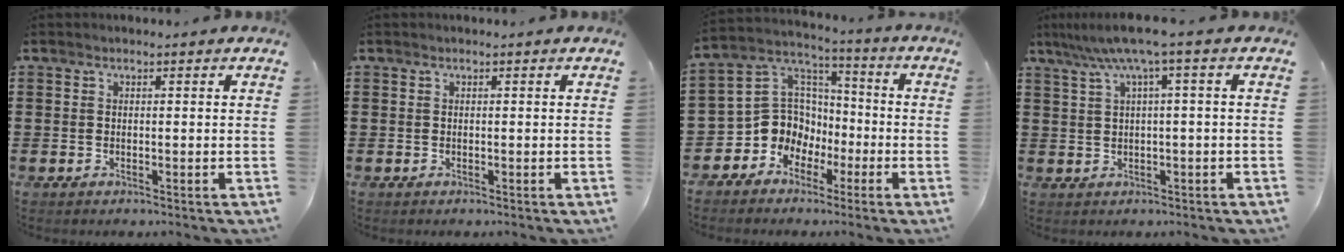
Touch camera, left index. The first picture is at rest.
{"total": 0.0}
{"total": 9.2, "force": [-2.9, 8.5, 2.0], "torque": [-0.089, -0.002, -0.055]}
{"total": 5.3, "force": [1.7, -0.4, 5.0], "torque": [-0.099, -0.005, 0.027]}